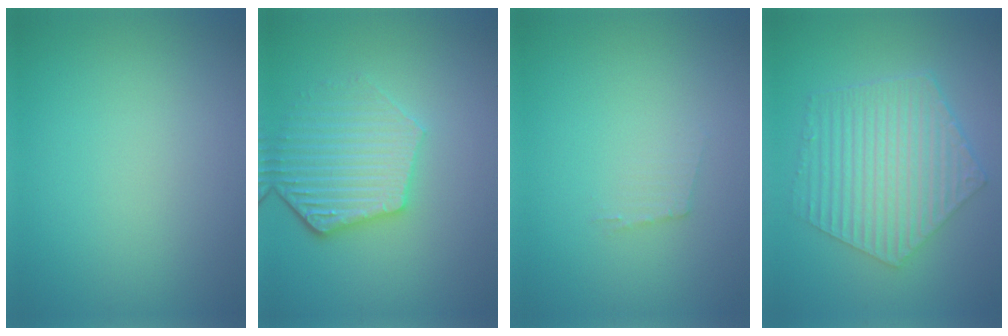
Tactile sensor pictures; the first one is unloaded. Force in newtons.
{"total": 5.1, "press": 4.2, "slide": 2.9}
{"total": 1.1, "press": 1.0, "slide": 0.2}
{"total": 6.5, "press": 4.9, "slide": 4.3}